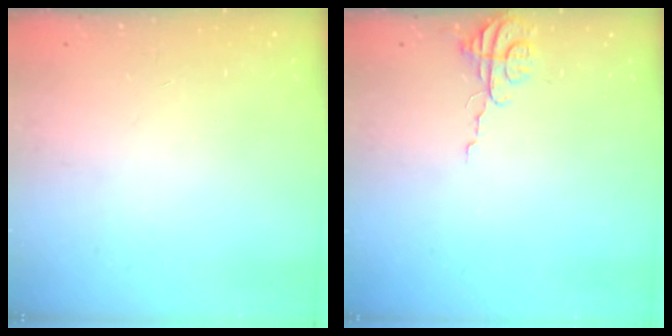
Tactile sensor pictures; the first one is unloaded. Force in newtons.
{"total": 3.8, "press": 3.8, "slide": 0.4}